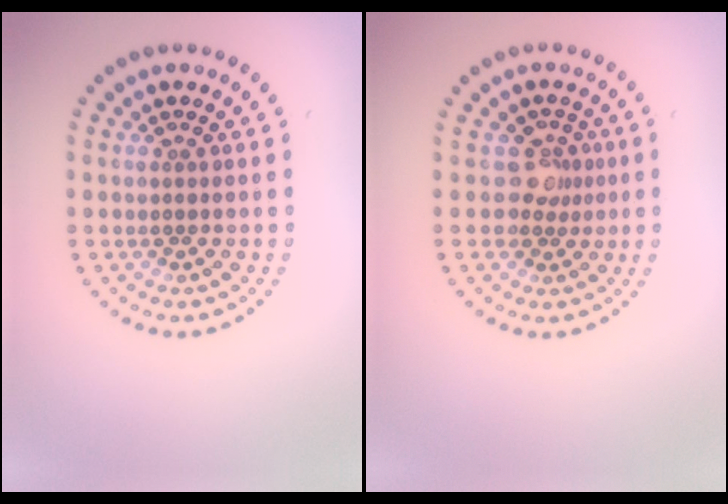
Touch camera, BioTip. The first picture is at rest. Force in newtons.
{"total": 2.1, "press": 1.6, "slide": 1.3}